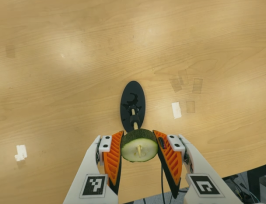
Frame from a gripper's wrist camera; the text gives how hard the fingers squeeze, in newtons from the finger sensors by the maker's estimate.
{"total": 11.8, "left": 12.8, "right": 10.9}